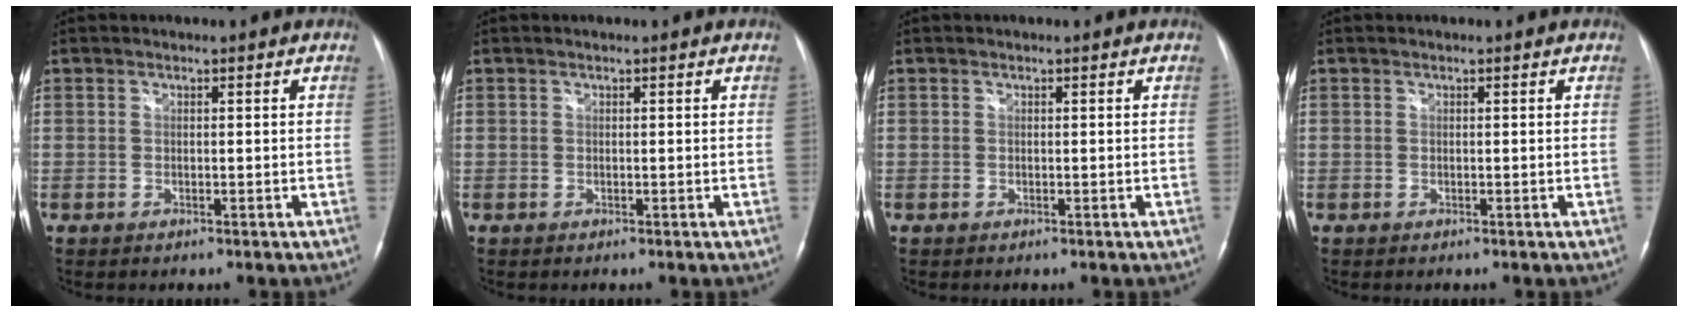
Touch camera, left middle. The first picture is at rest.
{"total": 0.0}
{"total": 0.0}
{"total": 0.0}